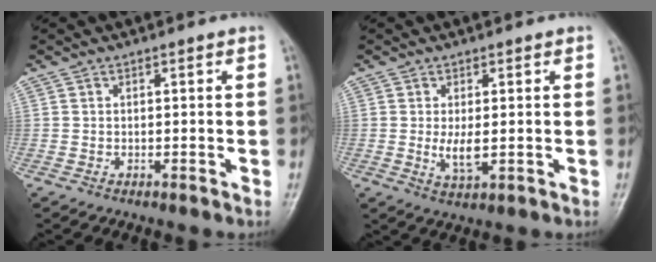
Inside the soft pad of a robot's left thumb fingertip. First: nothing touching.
{"total": 4.4, "force": [0.1, 1.8, 4.0], "torque": [-0.068, -0.012, 0.007]}